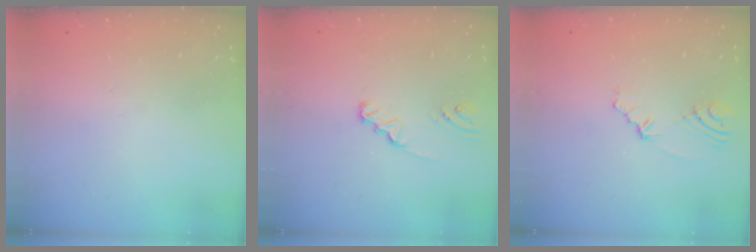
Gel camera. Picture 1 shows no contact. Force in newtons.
{"total": 2.2, "press": 2.2, "slide": 0.2}
{"total": 4.8, "press": 1.7, "slide": 4.5}